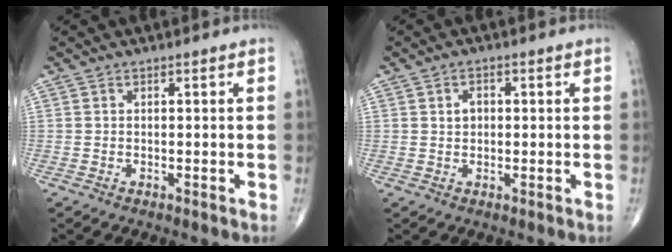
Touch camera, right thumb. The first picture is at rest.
{"total": 2.4, "force": [0.4, 1.8, 1.5], "torque": [-0.019, 0.005, 0.007]}